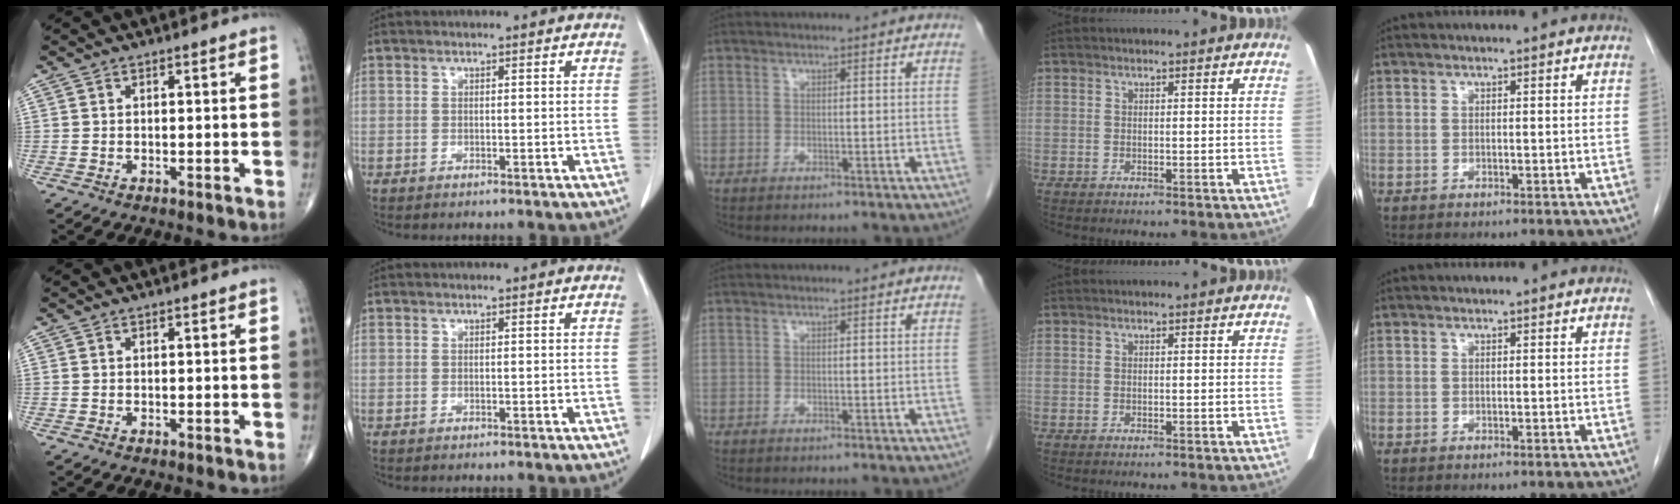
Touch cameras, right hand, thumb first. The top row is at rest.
{}